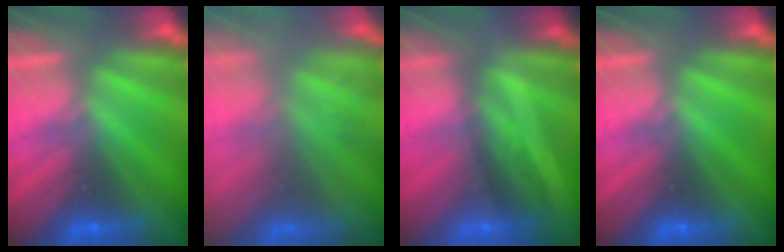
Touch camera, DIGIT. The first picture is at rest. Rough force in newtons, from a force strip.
{"total": 7.5}
{"total": 2.0}
{"total": 0.0}